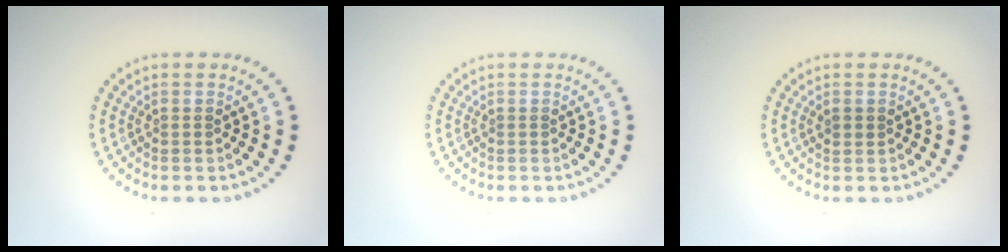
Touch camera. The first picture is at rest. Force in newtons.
{"total": 0.0}
{"total": 0.9, "press": 0.8, "slide": 0.3}